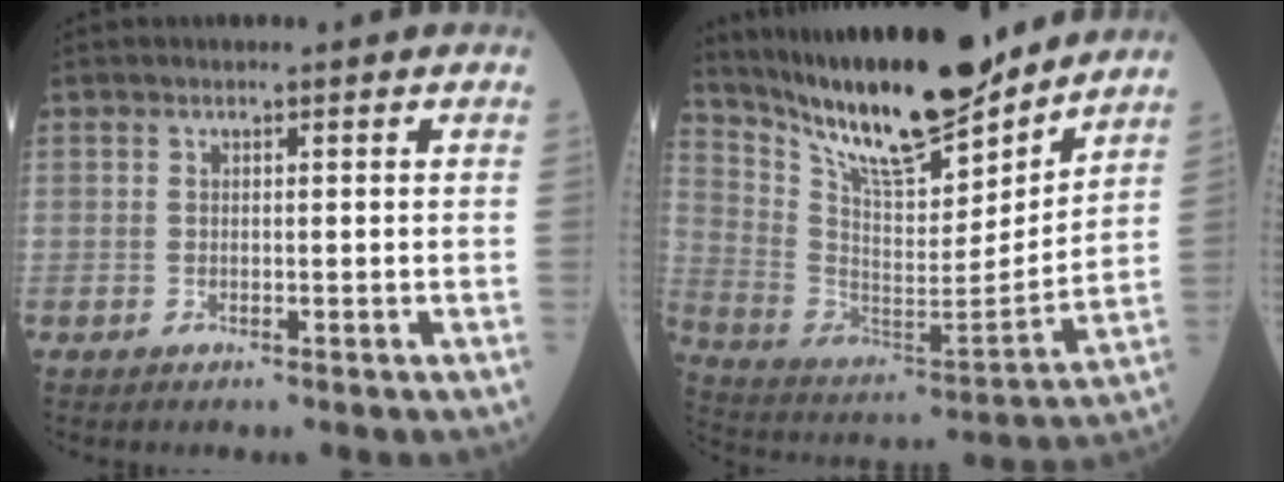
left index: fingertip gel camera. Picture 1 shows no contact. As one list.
[{"total": 21.2, "force": [17.9, 3.7, 10.7], "torque": [-0.195, -0.022, 0.310]}]